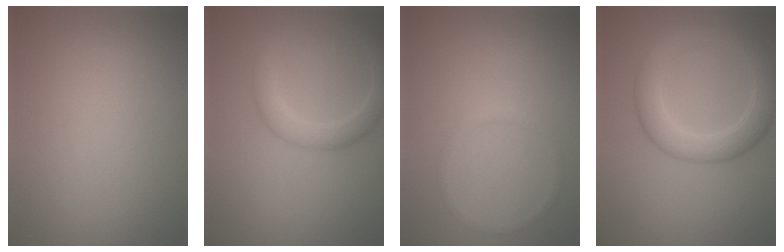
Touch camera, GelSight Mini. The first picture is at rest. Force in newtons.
{"total": 3.2, "press": 3.2, "slide": 0.2}
{"total": 1.0, "press": 0.9, "slide": 0.2}
{"total": 5.0, "press": 5.0, "slide": 0.2}